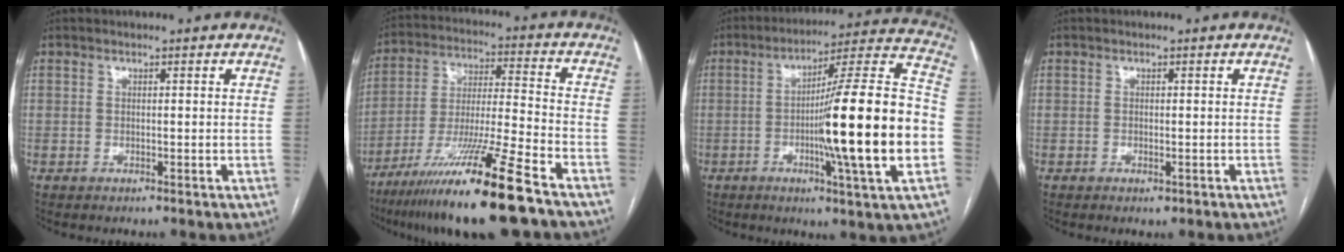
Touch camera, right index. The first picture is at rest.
{"total": 18.2, "force": [-12.3, -0.6, 13.5], "torque": [-0.250, -0.042, -0.220]}
{"total": 22.2, "force": [-4.2, -0.4, 21.8], "torque": [-0.296, 0.004, -0.073]}
{"total": 0.9, "force": [-0.5, 0.5, 0.6], "torque": [-0.007, 0.000, -0.003]}